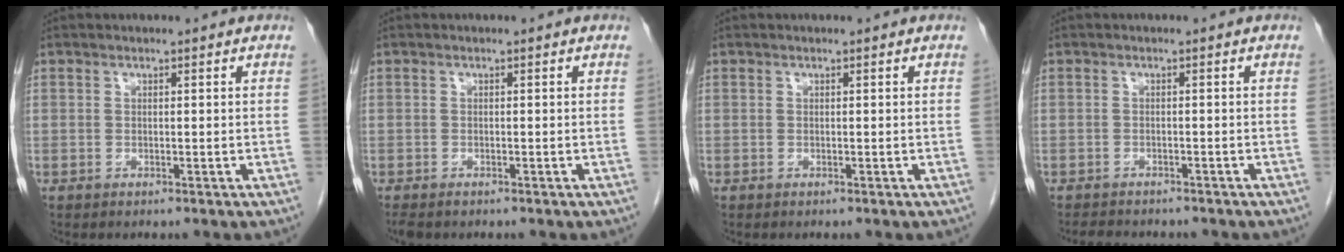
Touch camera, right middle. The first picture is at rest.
{"total": 1.8, "force": [-1.4, 0.7, 0.8], "torque": [-0.016, -0.006, -0.021]}
{"total": 0.0}
{"total": 5.7, "force": [-5.0, 1.8, 2.1], "torque": [-0.036, -0.006, -0.064]}